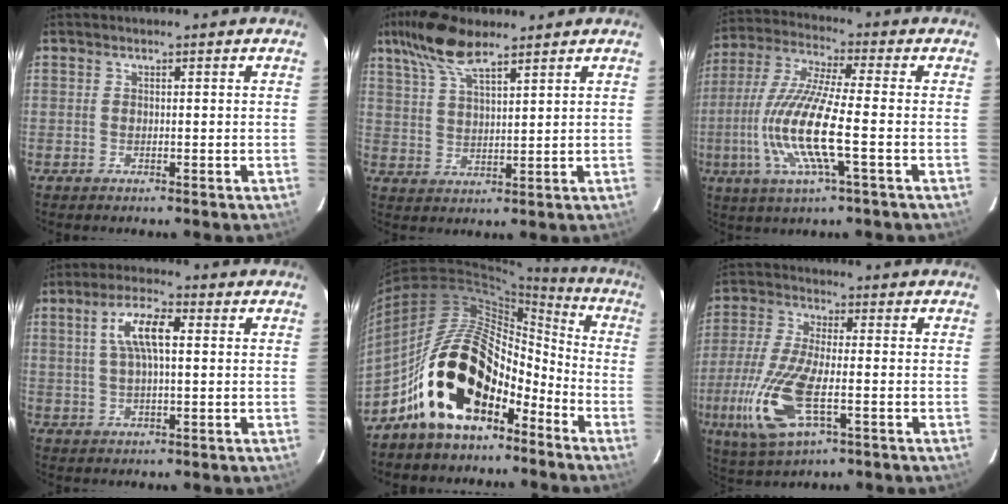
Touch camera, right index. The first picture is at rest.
{"total": 9.7, "force": [6.8, 2.9, 6.2], "torque": [-0.125, 0.019, 0.130]}
{"total": 14.9, "force": [-3.6, 1.7, 14.4], "torque": [-0.296, -0.011, -0.068]}
{"total": 7.4, "force": [1.7, 2.3, 6.8], "torque": [-0.130, 0.014, 0.033]}
{"total": 20.2, "force": [-11.6, 10.8, 12.5], "torque": [-0.230, 0.024, -0.198]}
{"total": 15.7, "force": [-4.7, 5.8, 13.8], "torque": [-0.307, -0.020, -0.090]}